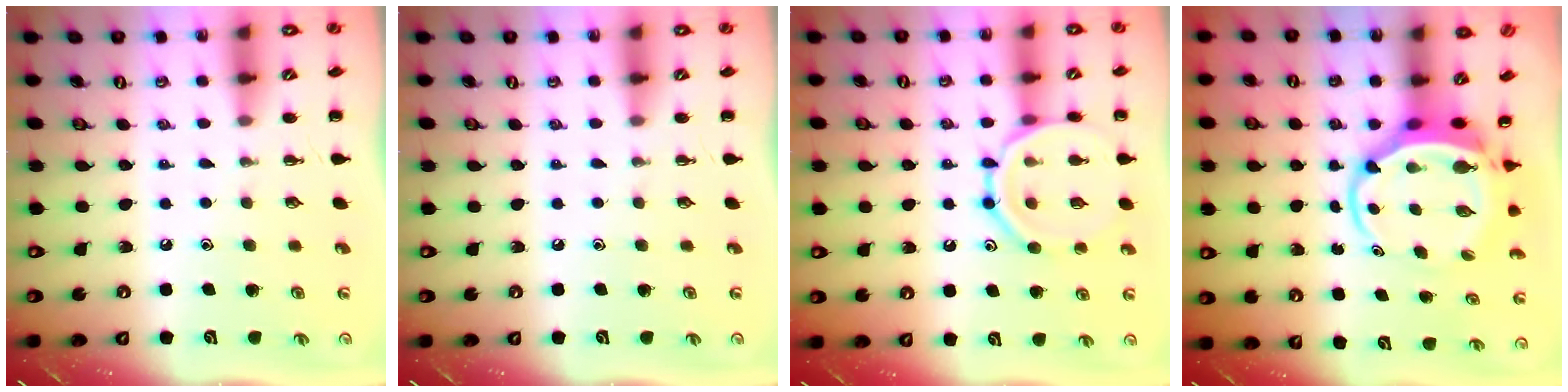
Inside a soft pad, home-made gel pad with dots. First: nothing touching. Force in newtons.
{"total": 0.0}
{"total": 13.6, "press": 13.5, "slide": 1.0}
{"total": 6.6, "press": 6.4, "slide": 1.5}